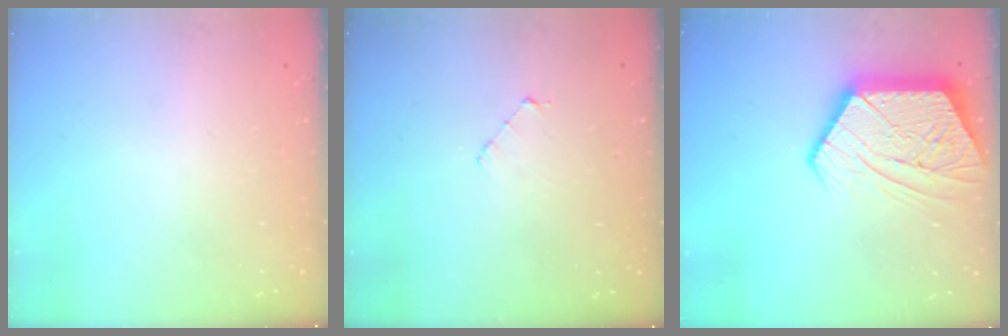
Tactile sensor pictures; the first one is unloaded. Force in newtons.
{"total": 2.9, "press": 2.9, "slide": 0.2}
{"total": 16.0, "press": 16.0, "slide": 0.9}